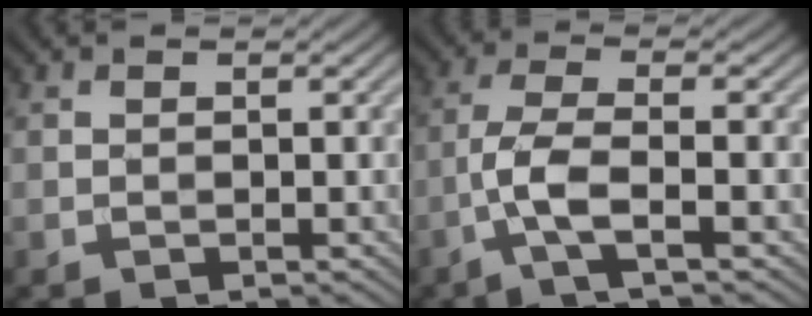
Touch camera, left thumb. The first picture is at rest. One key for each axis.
{"total": 4.9, "fx": -2.1, "fy": 0.8, "fz": 4.4, "tx": -0.094, "ty": 0.008, "tz": -0.056}